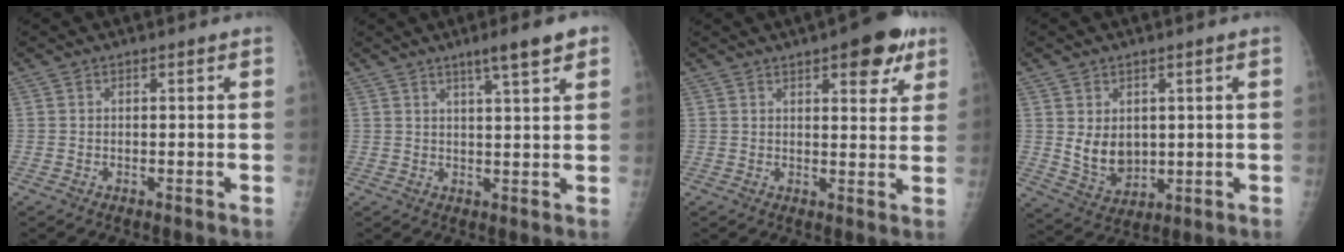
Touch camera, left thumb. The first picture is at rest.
{"total": 6.2, "force": [3.8, 0.6, 4.9], "torque": [-0.072, -0.013, 0.057]}
{"total": 9.4, "force": [5.2, 3.6, 7.0], "torque": [-0.059, -0.018, 0.061]}
{"total": 7.1, "force": [1.0, 5.3, 4.6], "torque": [-0.053, -0.019, 0.039]}